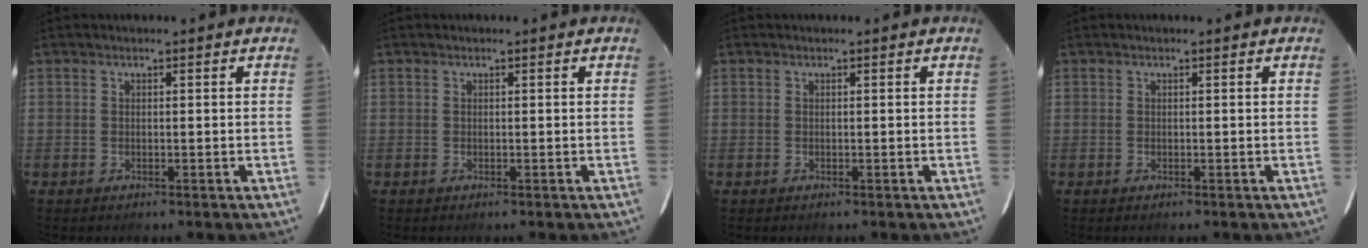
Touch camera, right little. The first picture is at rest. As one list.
[{"total": 0.0}, {"total": 0.0}, {"total": 0.0}]